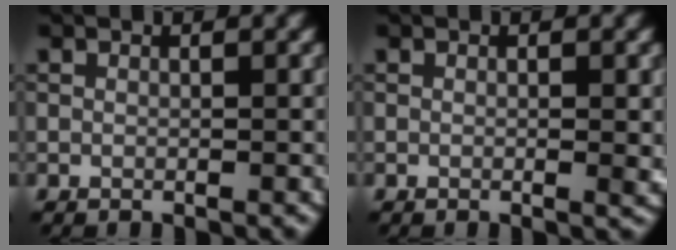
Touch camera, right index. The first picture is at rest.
{"total": 1.1, "force": [0.0, 0.2, 1.1], "torque": [-0.016, -0.002, -0.001]}